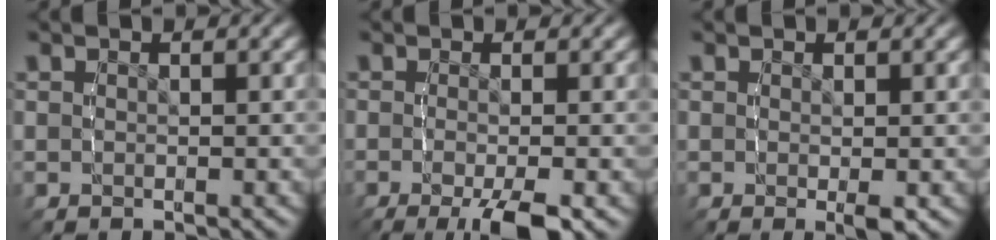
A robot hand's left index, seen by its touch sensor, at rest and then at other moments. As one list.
[{"total": 4.6, "force": [-2.6, 1.1, 3.6], "torque": [-0.059, -0.016, -0.035]}, {"total": 1.0, "force": [0.1, -0.1, 1.0], "torque": [-0.007, -0.004, -0.001]}]